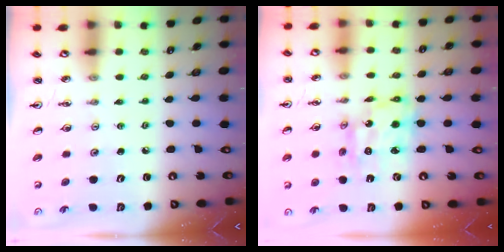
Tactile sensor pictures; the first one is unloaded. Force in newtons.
{"total": 10.1, "press": 10.0, "slide": 0.9}